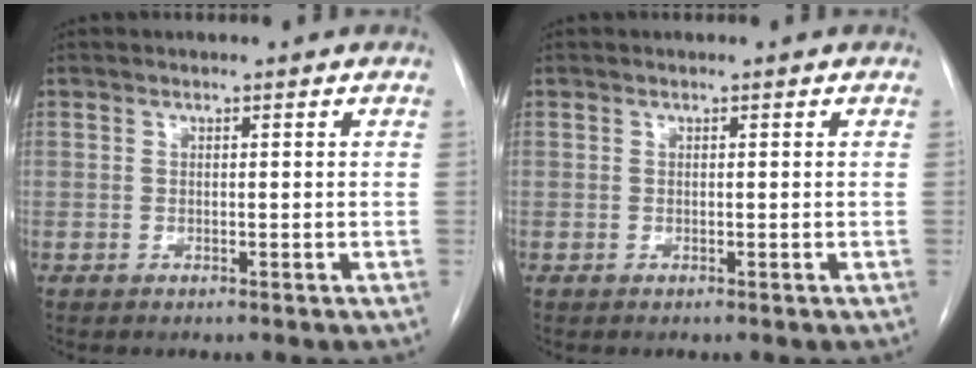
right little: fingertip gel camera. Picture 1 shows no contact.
{"total": 0.0}